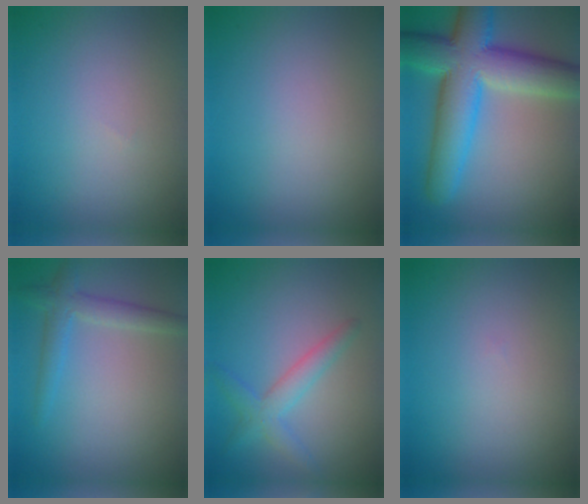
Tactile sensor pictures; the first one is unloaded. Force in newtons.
{"total": 0.0}
{"total": 11.3, "press": 11.3, "slide": 0.5}
{"total": 2.6, "press": 2.6, "slide": 0.1}
{"total": 2.7, "press": 2.7, "slide": 0.1}
{"total": 0.0}